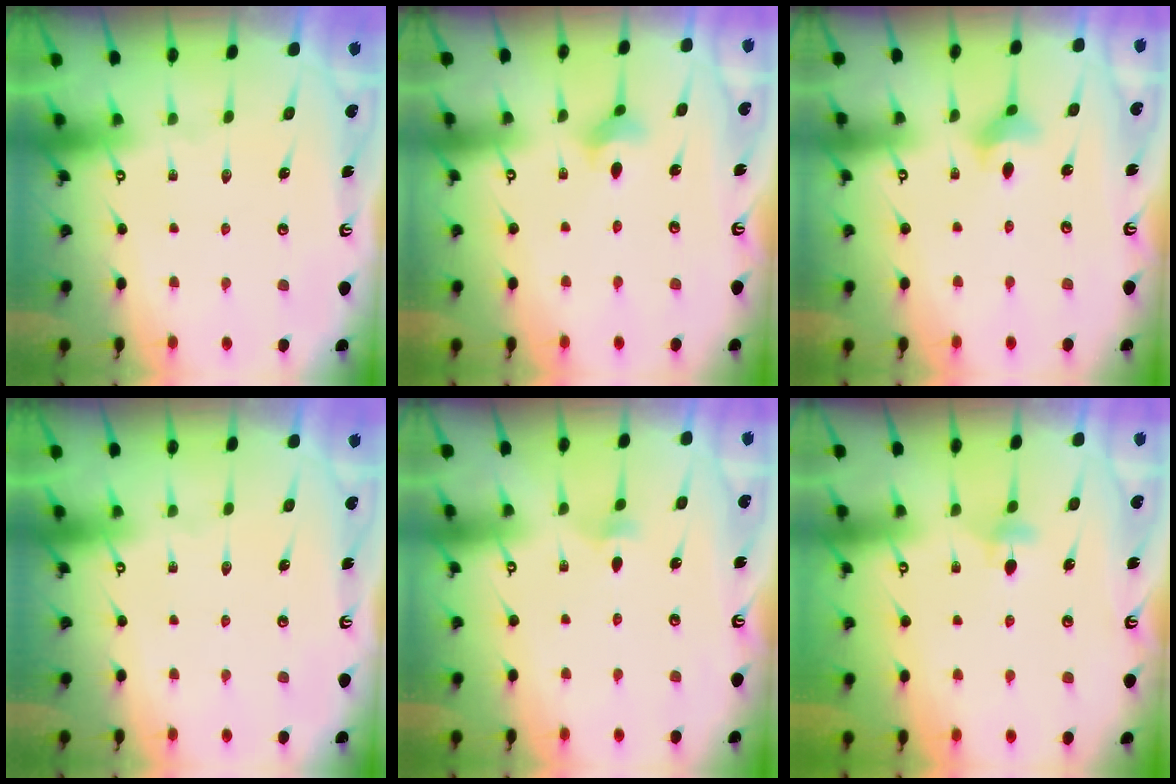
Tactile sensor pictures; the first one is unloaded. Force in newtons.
{"total": 2.7, "press": 2.6, "slide": 0.5}
{"total": 3.4, "press": 3.4, "slide": 0.6}
{"total": 0.0}
{"total": 3.5, "press": 3.4, "slide": 0.7}
{"total": 4.0, "press": 3.9, "slide": 0.8}